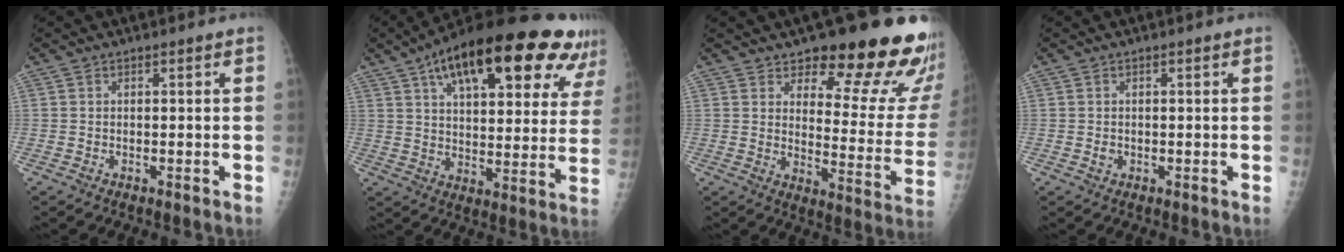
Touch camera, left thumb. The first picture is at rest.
{"total": 28.7, "force": [15.9, 10.9, 21.2], "torque": [-0.293, -0.006, 0.229]}
{"total": 21.3, "force": [15.2, 6.9, 13.2], "torque": [-0.121, -0.100, 0.190]}
{"total": 0.8, "force": [-0.1, 0.7, 0.4], "torque": [-0.002, 0.001, 0.001]}